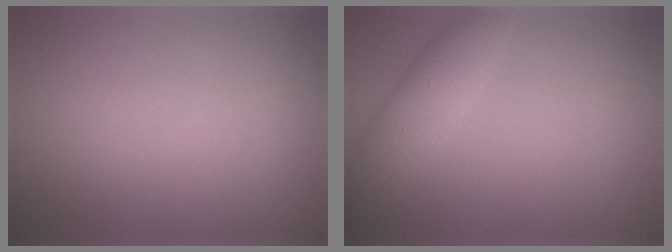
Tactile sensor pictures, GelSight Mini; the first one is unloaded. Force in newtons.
{"total": 3.0, "press": 3.0, "slide": 0.2}